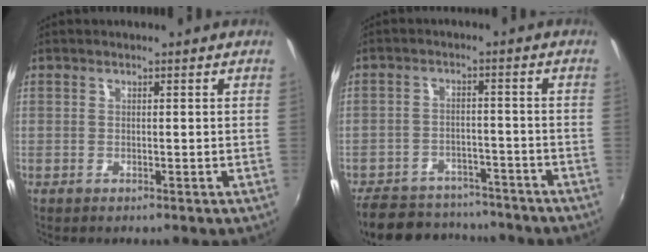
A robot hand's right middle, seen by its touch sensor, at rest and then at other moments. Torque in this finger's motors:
{"motor_torque": [0.09, -0.43, -0.06, 0.00]}